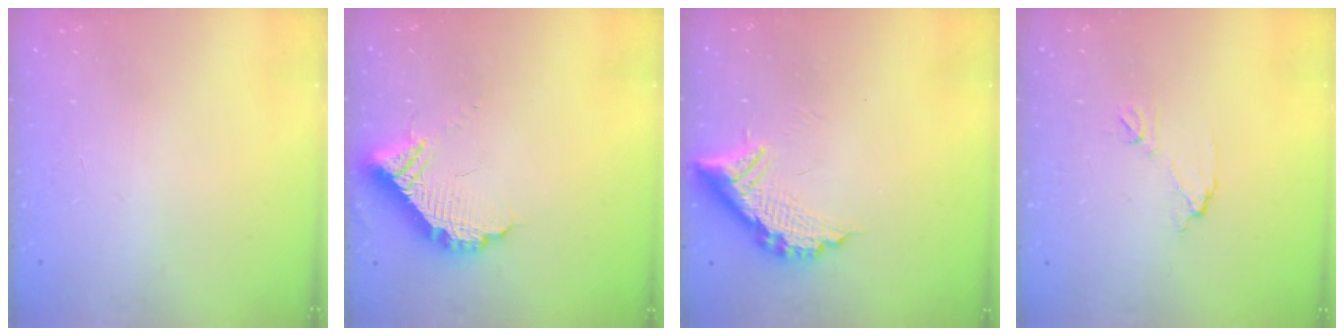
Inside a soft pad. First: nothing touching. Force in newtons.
{"total": 10.8, "press": 10.8, "slide": 0.1}
{"total": 11.8, "press": 11.8, "slide": 0.7}
{"total": 7.2, "press": 7.2, "slide": 0.4}